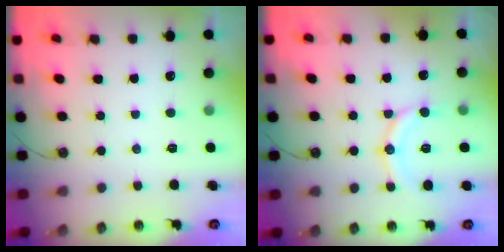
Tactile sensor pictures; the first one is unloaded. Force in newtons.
{"total": 11.7, "press": 11.4, "slide": 2.7}